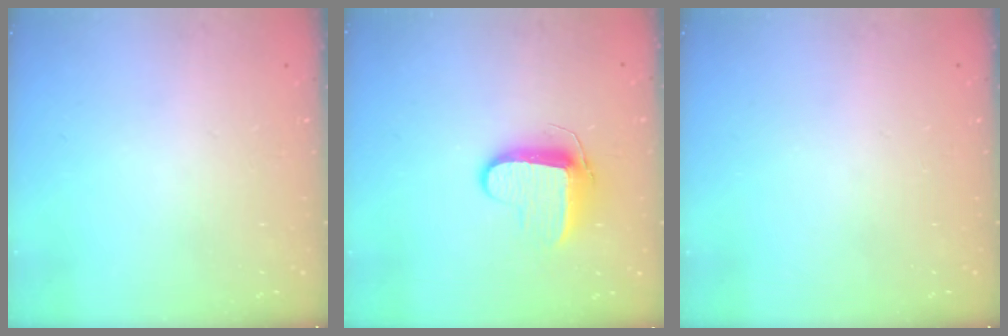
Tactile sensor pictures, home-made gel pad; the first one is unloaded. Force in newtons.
{"total": 9.0, "press": 9.0, "slide": 0.5}
{"total": 0.0}